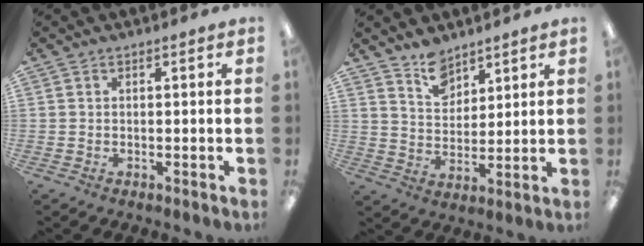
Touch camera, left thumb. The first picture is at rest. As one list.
[{"total": 8.2, "force": [6.6, 4.6, 1.8], "torque": [-0.030, -0.039, 0.124]}]